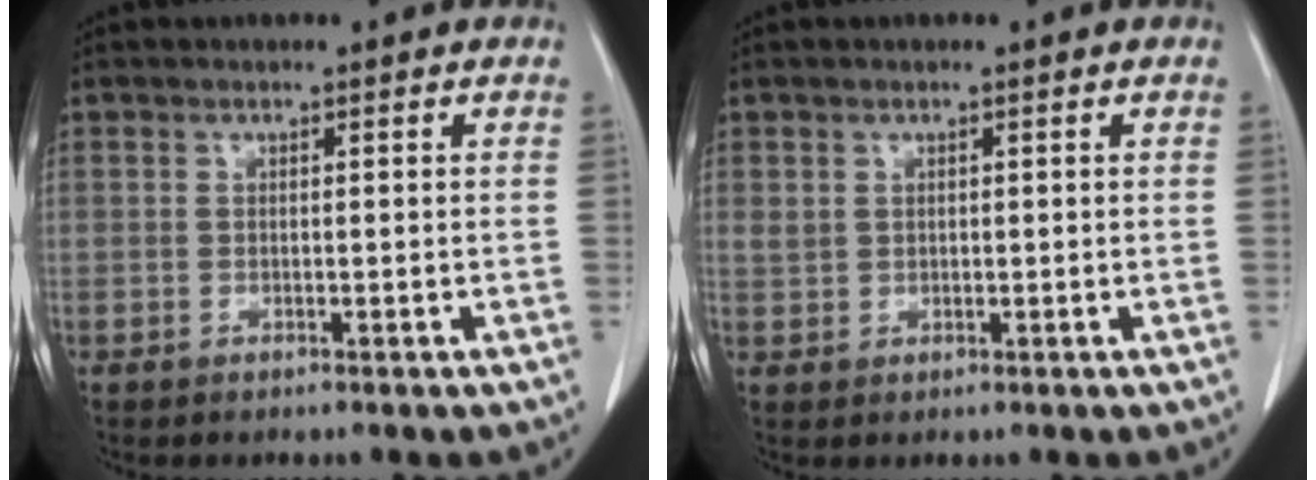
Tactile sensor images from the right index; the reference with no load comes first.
{"total": 1.6, "force": [0.8, 1.4, 0.5], "torque": [-0.004, 0.005, 0.016]}